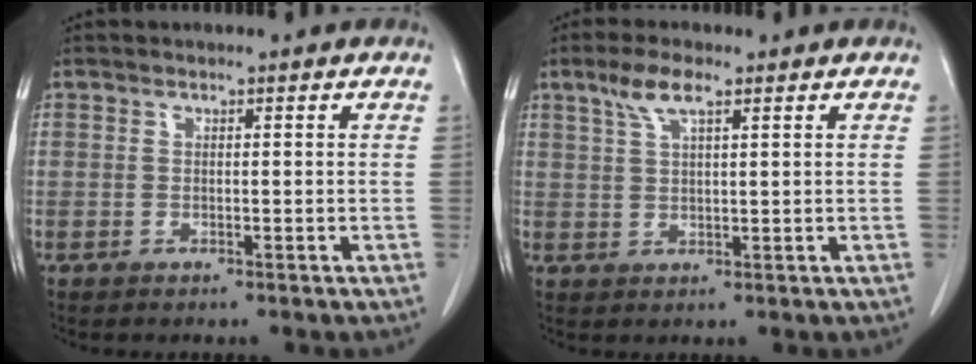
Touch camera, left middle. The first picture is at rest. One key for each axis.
{"total": 4.5, "fx": 2.7, "fy": 0.9, "fz": 3.4, "tx": -0.075, "ty": 0.009, "tz": 0.056}